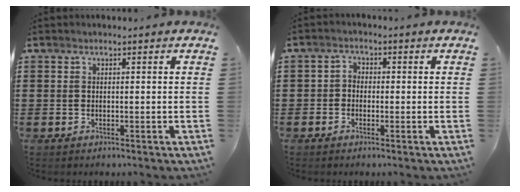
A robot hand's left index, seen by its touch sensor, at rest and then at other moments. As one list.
[{"total": 1.6, "force": [-1.0, 1.2, 0.4], "torque": [-0.012, 0.008, -0.022]}]